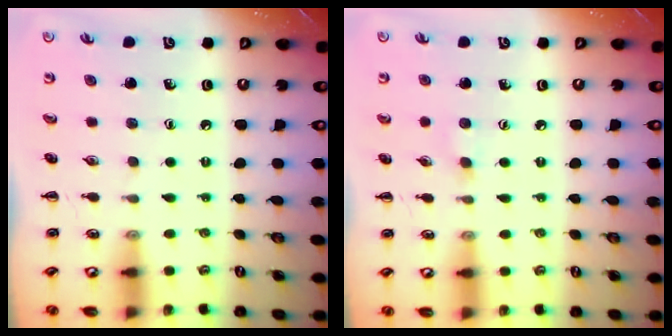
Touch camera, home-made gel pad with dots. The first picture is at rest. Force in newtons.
{"total": 4.4, "press": 4.0, "slide": 1.7}